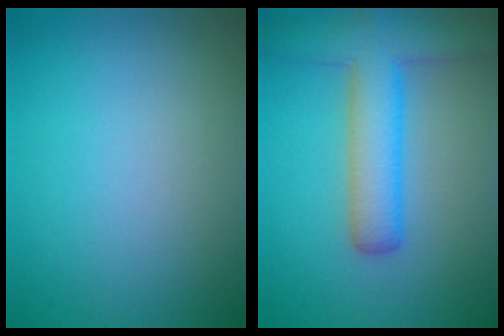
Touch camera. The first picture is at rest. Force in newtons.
{"total": 5.8, "press": 5.8, "slide": 0.2}